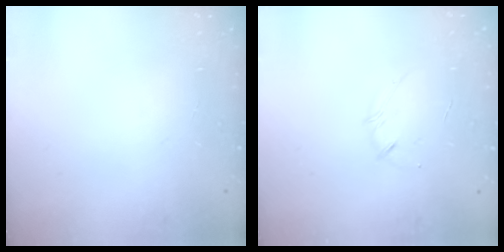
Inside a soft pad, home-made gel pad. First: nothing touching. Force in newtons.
{"total": 3.3, "press": 3.2, "slide": 0.6}